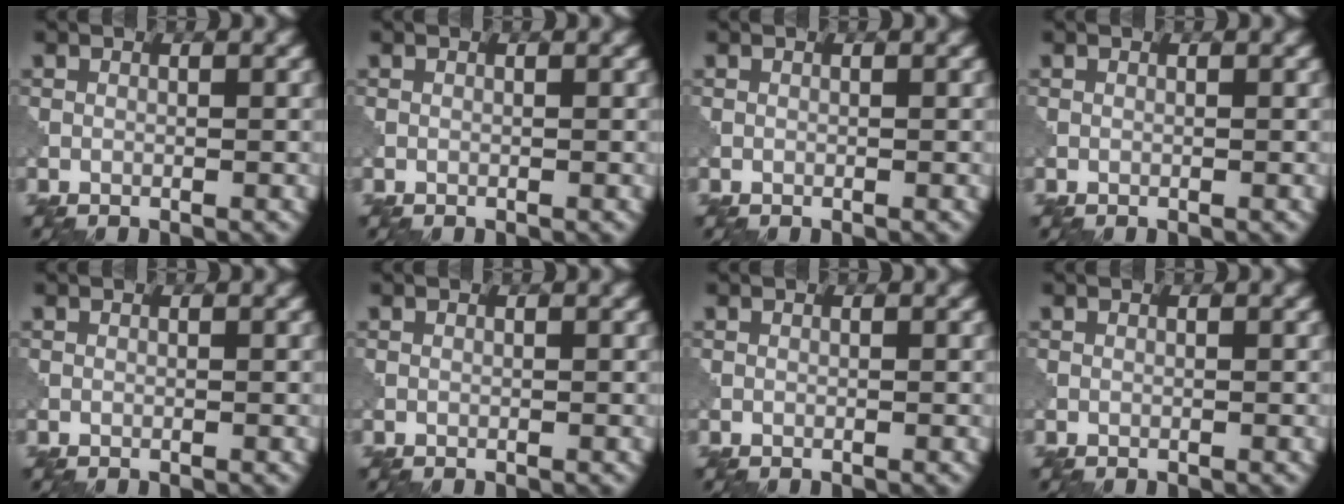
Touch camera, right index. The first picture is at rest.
{"total": 0.0}
{"total": 0.0}
{"total": 0.0}
{"total": 0.0}
{"total": 0.0}
{"total": 0.0}
{"total": 0.0}